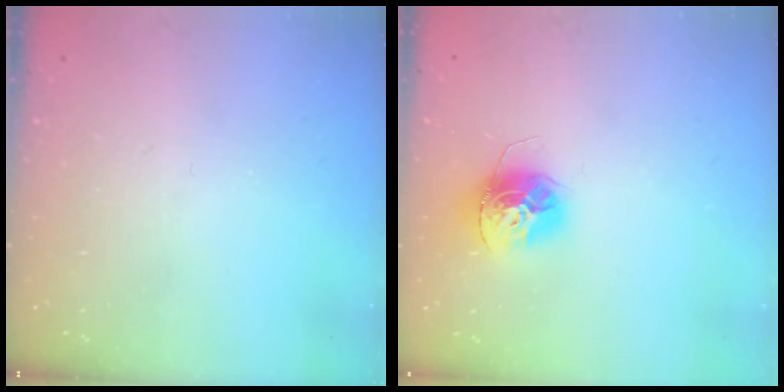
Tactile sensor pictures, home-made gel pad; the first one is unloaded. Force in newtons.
{"total": 13.0, "press": 12.9, "slide": 1.2}